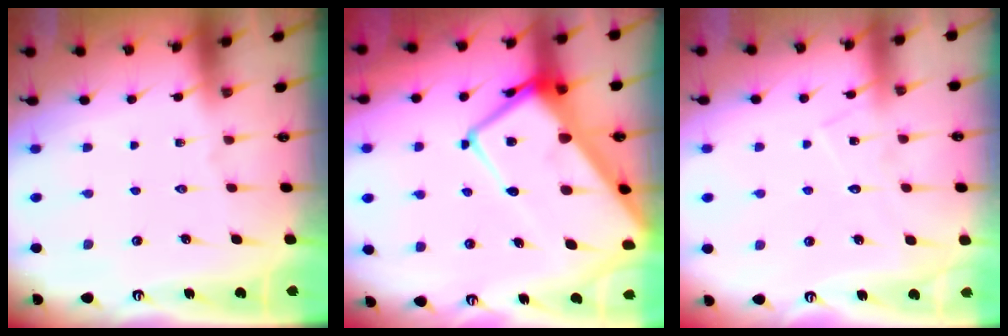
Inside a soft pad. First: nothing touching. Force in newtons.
{"total": 18.0, "press": 17.9, "slide": 1.6}
{"total": 8.5, "press": 8.5, "slide": 0.4}